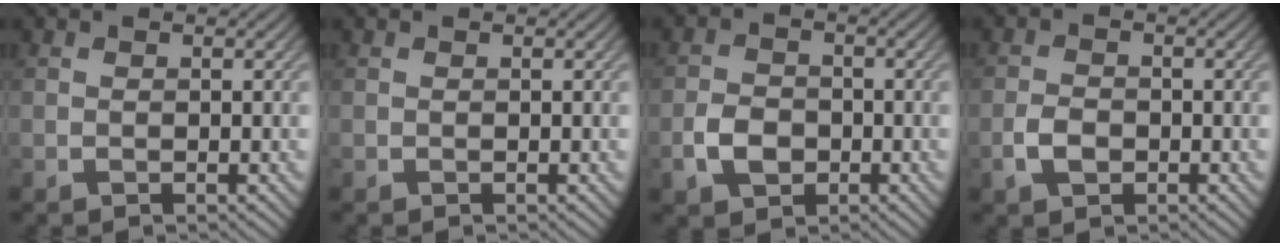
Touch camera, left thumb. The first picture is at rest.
{"total": 0.0}
{"total": 4.2, "force": [-1.6, 3.1, 2.3], "torque": [-0.052, -0.002, -0.034]}
{"total": 2.9, "force": [-1.2, 2.0, 1.8], "torque": [-0.038, -0.001, -0.027]}